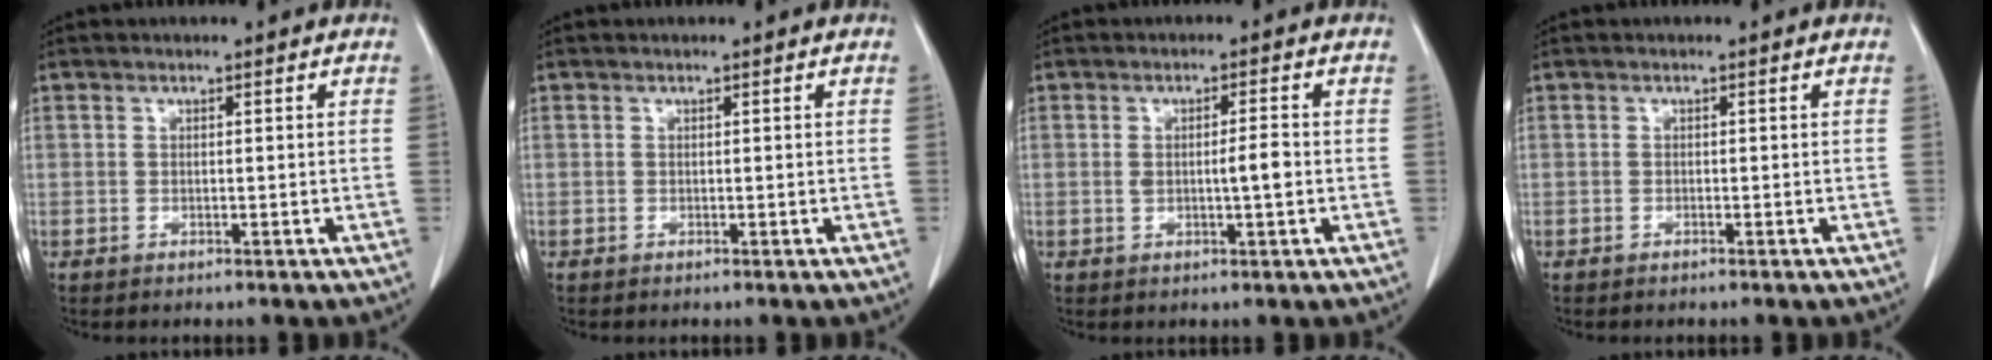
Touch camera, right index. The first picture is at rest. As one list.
[{"total": 0.0}, {"total": 3.3, "force": [-0.3, 0.3, 3.3], "torque": [-0.057, -0.001, -0.003]}, {"total": 0.0}]